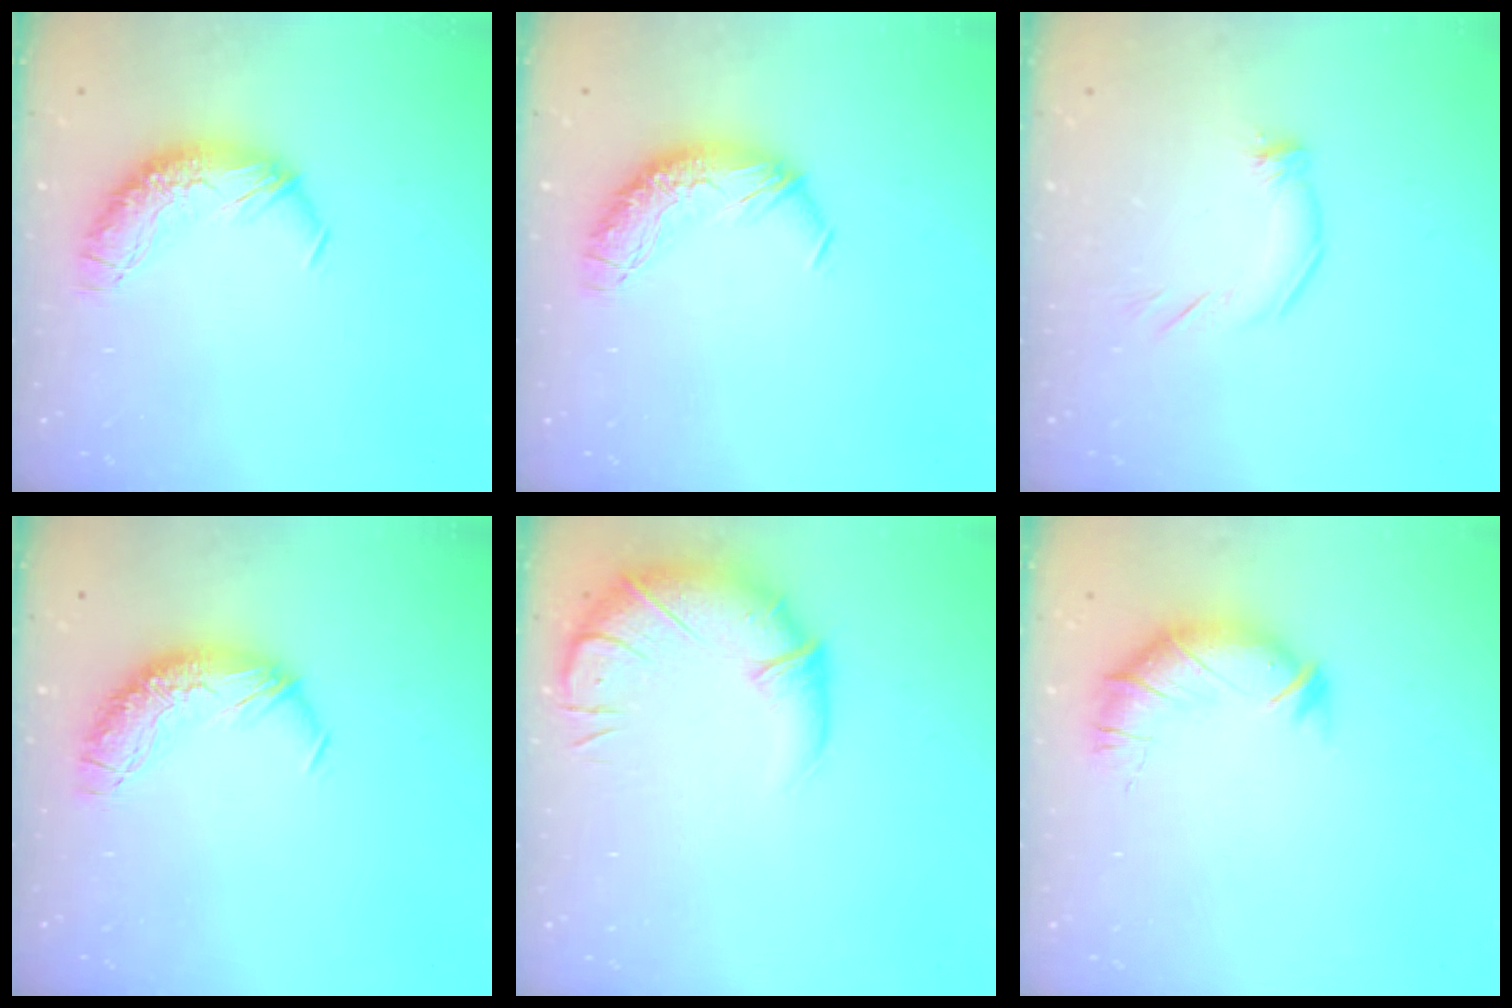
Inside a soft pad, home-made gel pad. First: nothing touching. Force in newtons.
{"total": 0.0}
{"total": 2.8, "press": 2.7, "slide": 0.8}
{"total": 0.0}
{"total": 2.9, "press": 1.8, "slide": 2.3}
{"total": 3.1, "press": 2.5, "slide": 1.9}